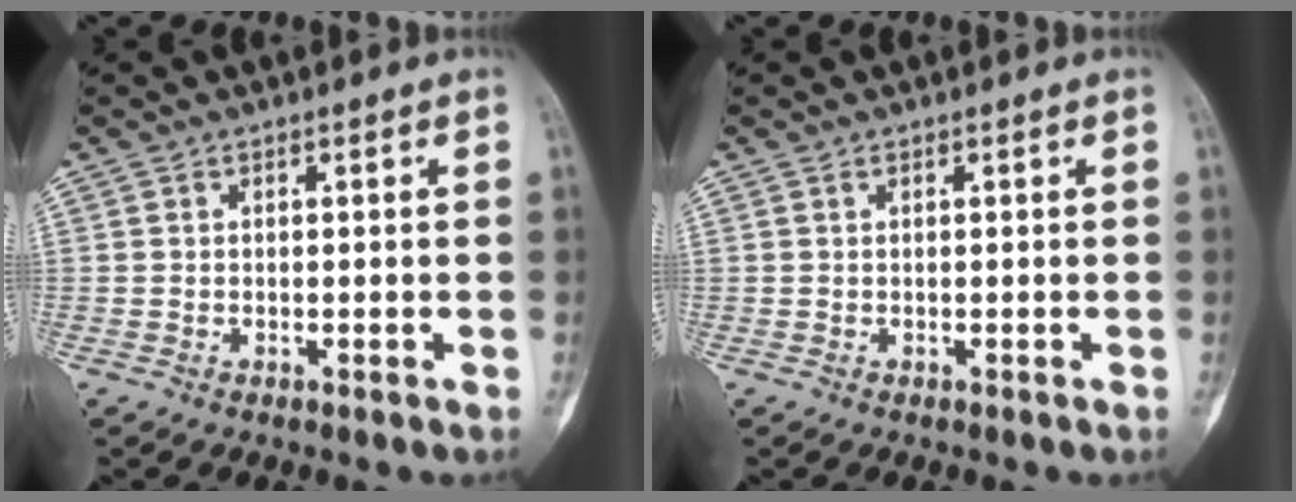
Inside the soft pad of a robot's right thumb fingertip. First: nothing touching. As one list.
[{"total": 0.0}]